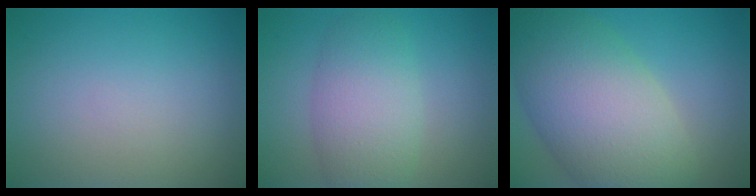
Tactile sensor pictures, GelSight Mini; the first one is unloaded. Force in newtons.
{"total": 5.5, "press": 5.5, "slide": 0.2}
{"total": 11.5, "press": 11.5, "slide": 0.4}